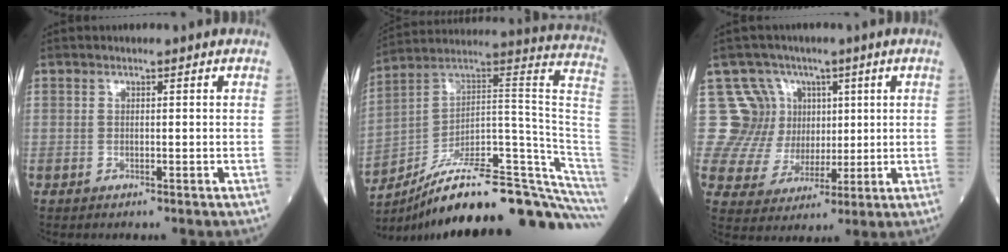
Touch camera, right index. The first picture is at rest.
{"total": 28.3, "force": [-21.5, 2.7, 18.2], "torque": [-0.158, 0.049, -0.319]}
{"total": 12.4, "force": [4.6, 11.5, 0.9], "torque": [-0.024, 0.057, 0.099]}